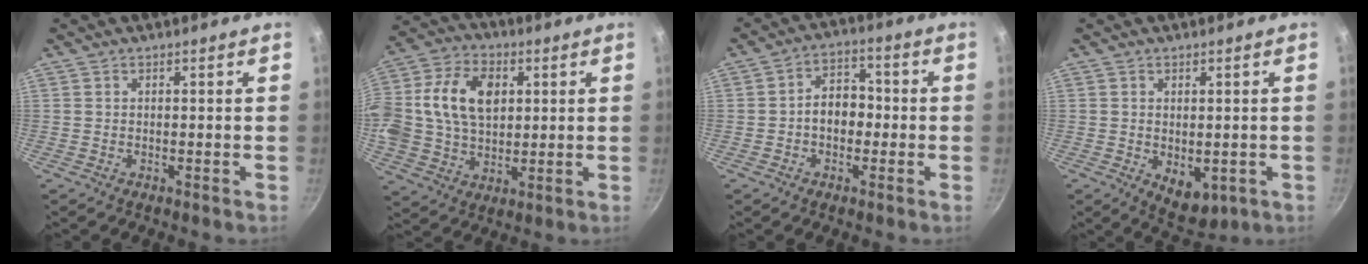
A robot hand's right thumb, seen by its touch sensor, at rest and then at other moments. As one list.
[{"total": 18.2, "force": [3.5, 12.8, 12.5], "torque": [-0.228, 0.018, 0.054]}, {"total": 7.0, "force": [-0.9, 5.1, 4.7], "torque": [-0.032, 0.026, -0.023]}, {"total": 6.4, "force": [-1.0, 4.1, 4.8], "torque": [-0.054, -0.013, -0.001]}]